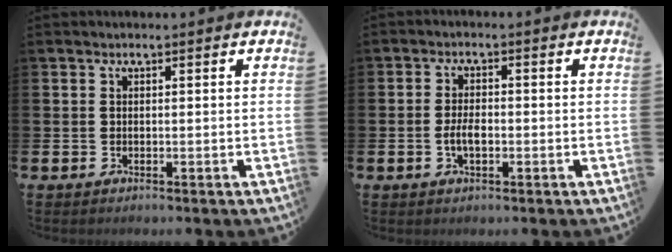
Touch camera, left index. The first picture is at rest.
{"total": 2.9, "force": [-0.6, 1.4, 2.5], "torque": [-0.031, -0.002, -0.015]}